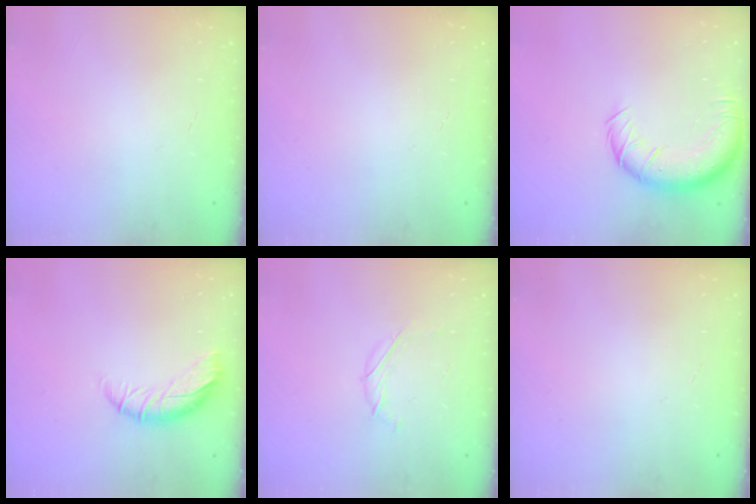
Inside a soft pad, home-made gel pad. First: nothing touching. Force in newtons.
{"total": 0.0}
{"total": 13.9, "press": 13.5, "slide": 3.3}
{"total": 9.9, "press": 9.9, "slide": 0.8}
{"total": 3.8, "press": 3.7, "slide": 0.8}
{"total": 0.0}